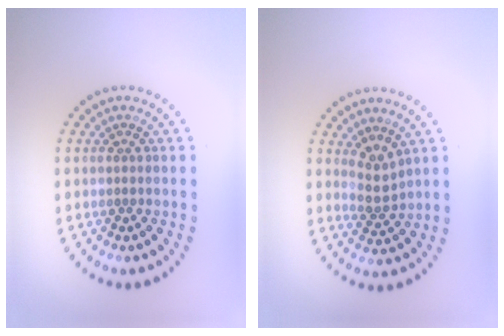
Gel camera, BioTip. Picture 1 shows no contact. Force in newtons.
{"total": 2.1, "press": 1.6, "slide": 1.4}